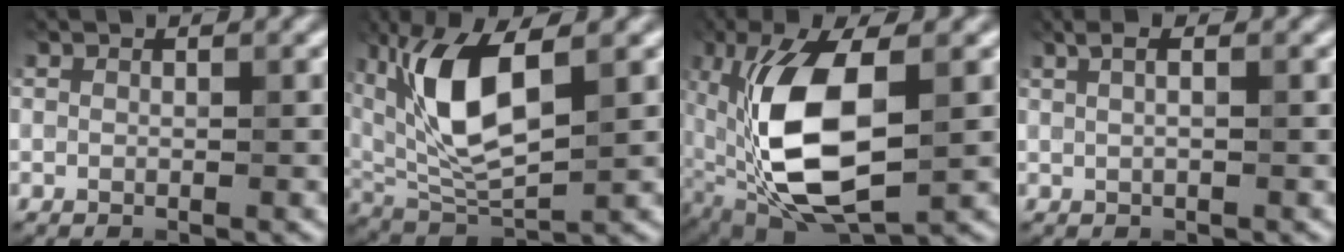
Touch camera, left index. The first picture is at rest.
{"total": 9.0, "force": [2.5, 3.6, 7.8], "torque": [-0.161, -0.002, 0.047]}
{"total": 12.5, "force": [0.0, 6.3, 10.8], "torque": [-0.219, -0.008, 0.005]}
{"total": 2.4, "force": [1.0, 1.0, 1.9], "torque": [-0.018, 0.006, 0.000]}